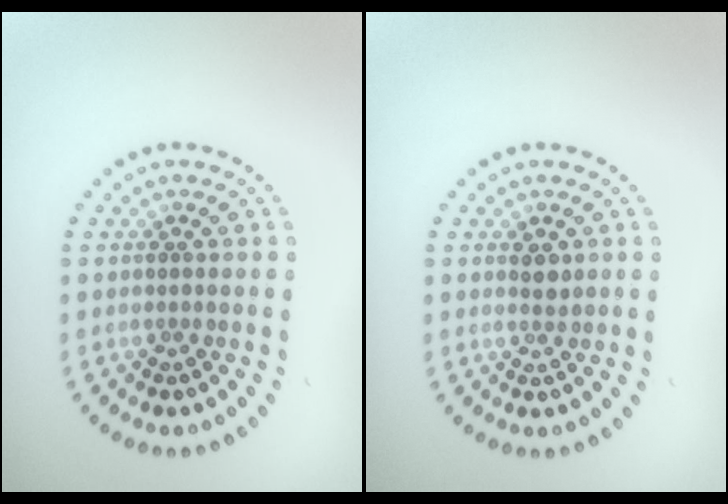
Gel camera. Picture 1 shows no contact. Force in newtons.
{"total": 1.2, "press": 1.1, "slide": 0.5}